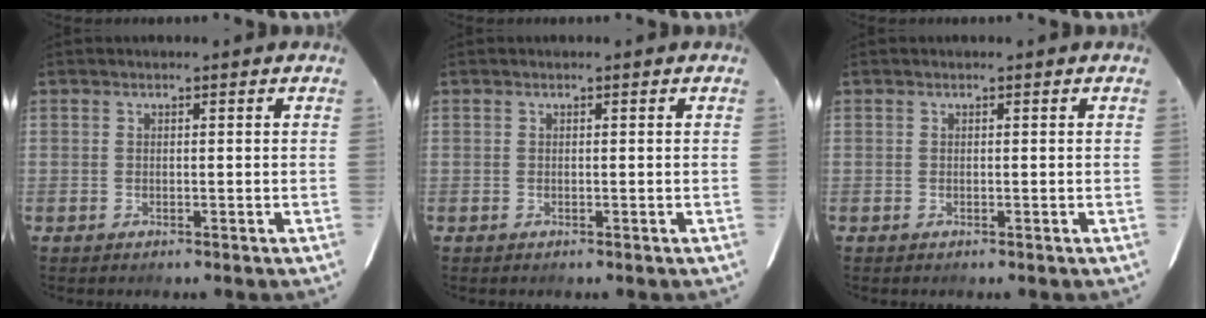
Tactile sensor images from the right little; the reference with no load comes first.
{"total": 0.0}
{"total": 0.0}